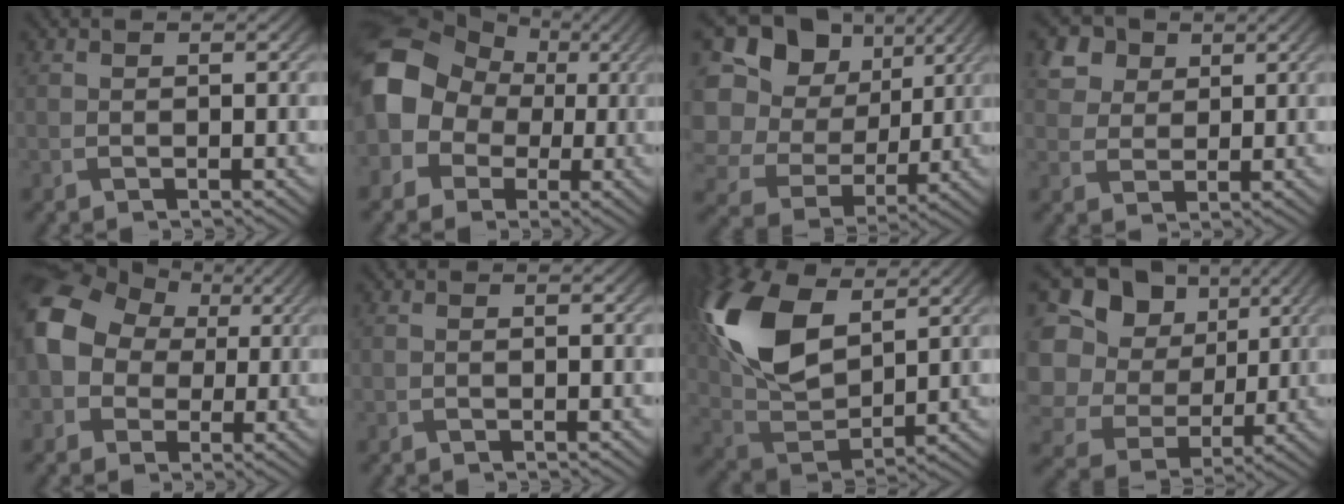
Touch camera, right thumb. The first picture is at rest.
{"total": 11.2, "force": [0.7, 9.6, 5.8], "torque": [-0.130, -0.011, -0.008]}
{"total": 17.1, "force": [3.3, 14.5, 8.4], "torque": [-0.274, 0.020, 0.078]}
{"total": 5.3, "force": [2.7, 4.0, 2.1], "torque": [-0.068, -0.011, 0.058]}
{"total": 11.9, "force": [1.7, 10.0, 6.3], "torque": [-0.159, 0.009, 0.011]}
{"total": 0.0}
{"total": 15.3, "force": [6.2, 8.3, 11.2], "torque": [-0.275, 0.023, 0.119]}
{"total": 17.0, "force": [2.9, 14.5, 8.3], "torque": [-0.271, 0.015, 0.069]}